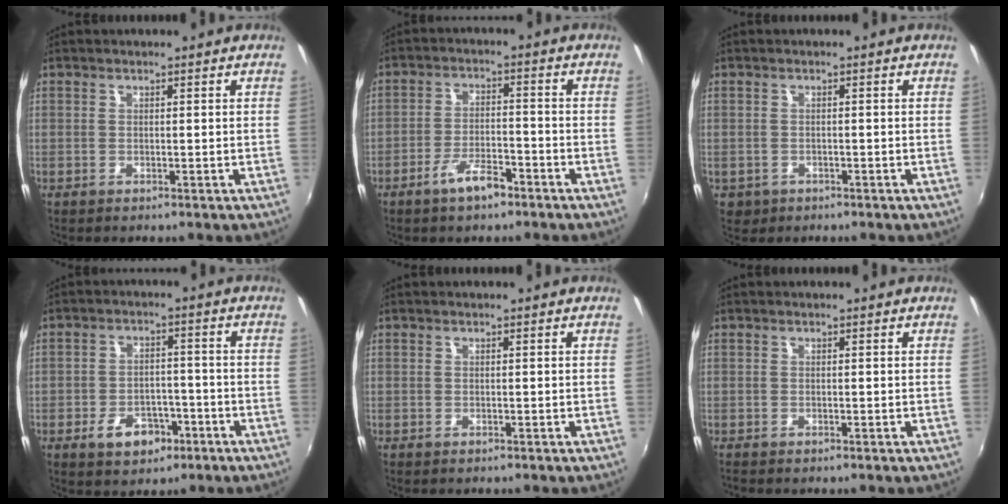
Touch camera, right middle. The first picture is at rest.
{"total": 6.1, "force": [-4.3, 1.9, 4.0], "torque": [-0.083, 0.002, -0.071]}
{"total": 2.9, "force": [-1.0, 2.6, 1.0], "torque": [-0.029, -0.004, -0.009]}
{"total": 7.2, "force": [-3.9, 4.6, 3.9], "torque": [-0.084, 0.011, -0.051]}
{"total": 0.0}
{"total": 0.0}